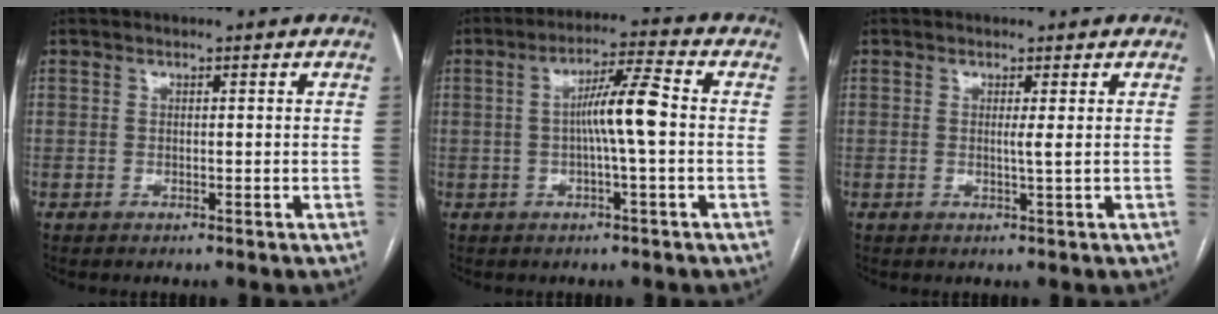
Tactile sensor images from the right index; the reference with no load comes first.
{"total": 7.1, "force": [-0.2, 0.1, 7.1], "torque": [-0.128, 0.015, -0.006]}
{"total": 1.1, "force": [0.2, -0.4, 1.0], "torque": [-0.021, -0.003, 0.004]}